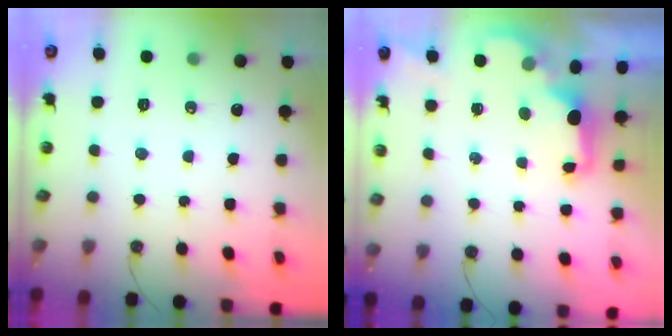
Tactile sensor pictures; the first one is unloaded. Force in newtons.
{"total": 2.4, "press": 2.2, "slide": 0.7}